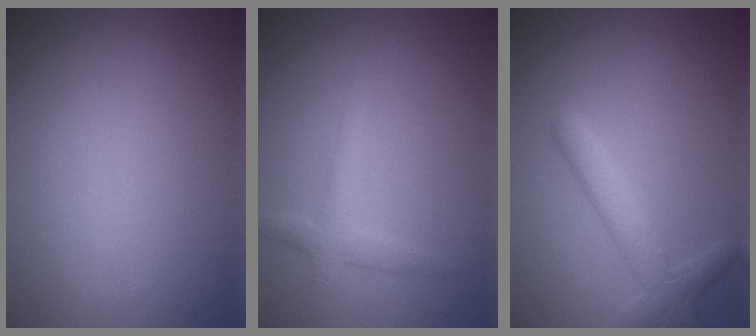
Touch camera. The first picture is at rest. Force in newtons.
{"total": 2.2, "press": 2.2, "slide": 0.1}
{"total": 2.8, "press": 2.8, "slide": 0.1}